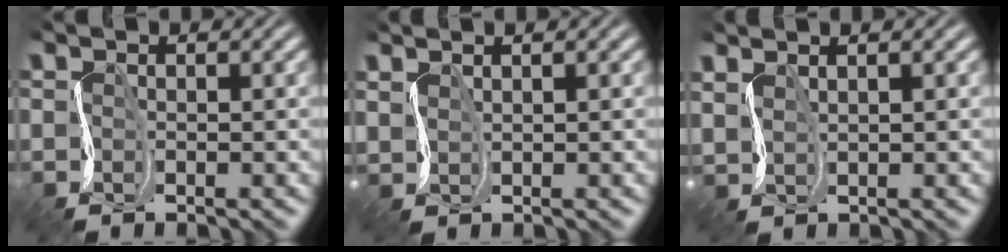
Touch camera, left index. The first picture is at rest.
{"total": 2.1, "force": [1.7, 0.7, 1.1], "torque": [-0.023, 0.004, 0.024]}
{"total": 3.1, "force": [2.3, 1.2, 1.8], "torque": [-0.043, 0.015, 0.035]}